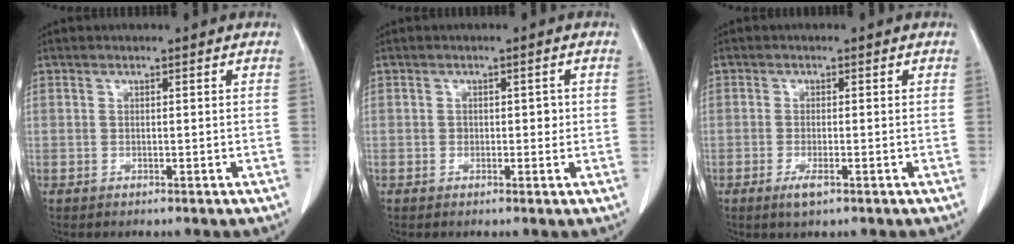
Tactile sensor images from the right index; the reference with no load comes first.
{"total": 1.7, "force": [0.0, 1.2, 1.2], "torque": [-0.014, 0.007, 0.000]}
{"total": 2.4, "force": [-1.3, 0.5, 1.9], "torque": [-0.036, -0.003, -0.021]}